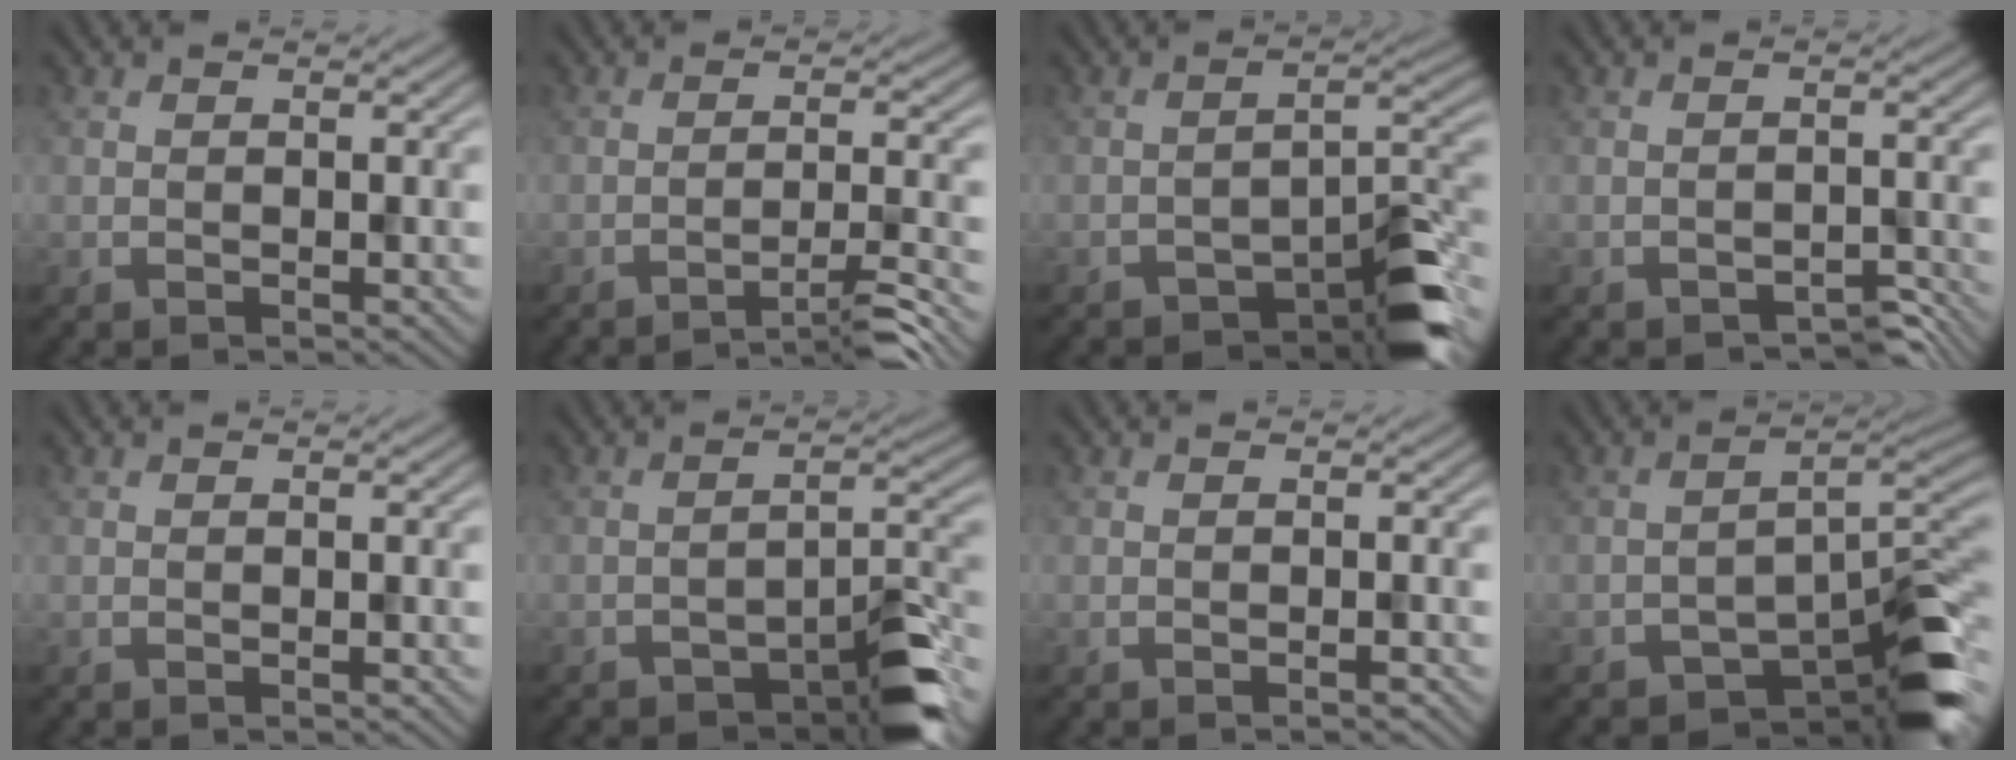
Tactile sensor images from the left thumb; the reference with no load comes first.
{"total": 4.9, "force": [-3.7, 0.2, 3.2], "torque": [-0.043, 0.018, -0.076]}
{"total": 7.9, "force": [-5.5, 2.5, 5.1], "torque": [-0.059, 0.007, -0.091]}
{"total": 2.3, "force": [-2.1, 0.5, 0.9], "torque": [-0.009, 0.003, -0.032]}
{"total": 0.0}
{"total": 7.1, "force": [-5.0, 2.1, 4.6], "torque": [-0.056, 0.007, -0.080]}
{"total": 0.8, "force": [-0.6, 0.0, 0.6], "torque": [-0.007, 0.002, -0.012]}
{"total": 9.6, "force": [-6.4, 3.3, 6.4], "torque": [-0.070, 0.003, -0.110]}